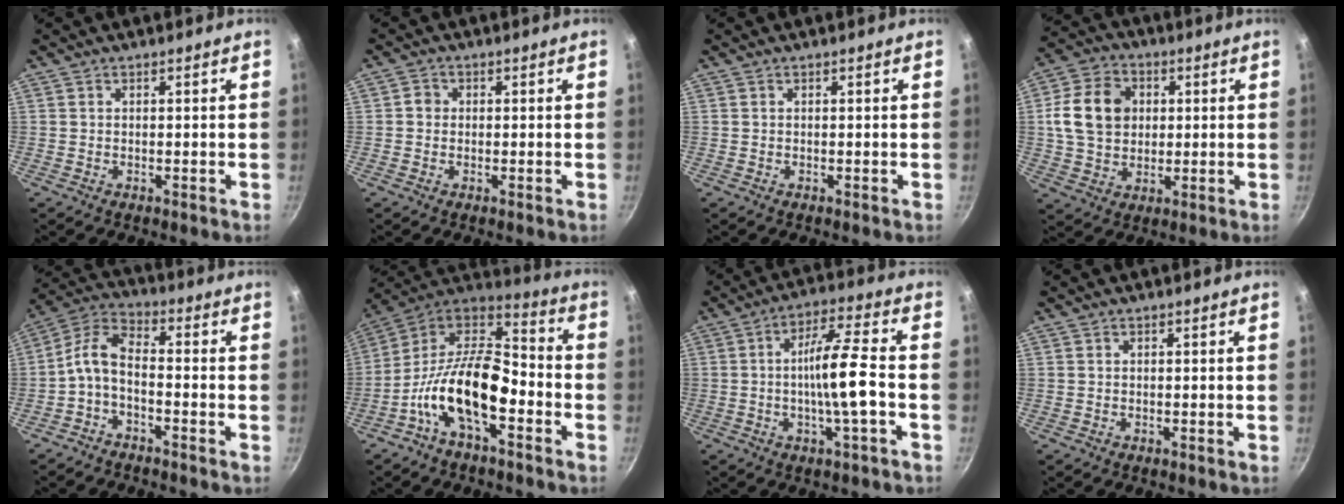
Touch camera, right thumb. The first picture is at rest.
{"total": 1.9, "force": [-0.1, 1.8, 0.7], "torque": [-0.003, 0.007, -0.005]}
{"total": 0.0}
{"total": 13.3, "force": [2.2, 10.5, 7.8], "torque": [-0.118, 0.010, 0.033]}
{"total": 7.4, "force": [-2.9, 3.6, 5.8], "torque": [-0.132, 0.047, -0.067]}
{"total": 18.5, "force": [-6.3, 9.1, 14.8], "torque": [-0.253, 0.060, -0.138]}
{"total": 10.6, "force": [-2.1, 1.5, 10.3], "torque": [-0.180, 0.025, -0.039]}
{"total": 0.0}